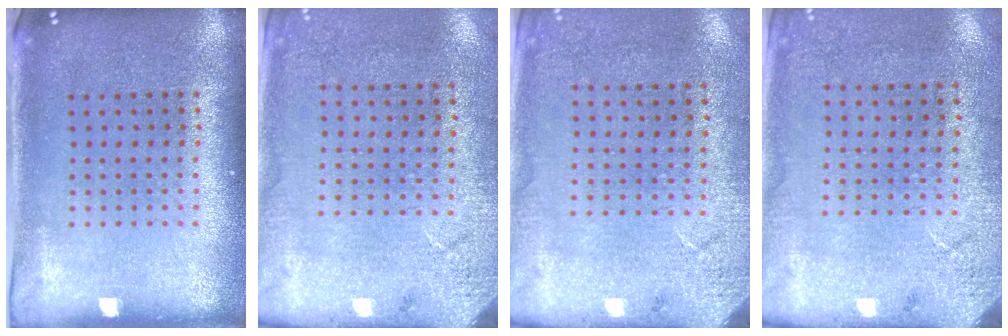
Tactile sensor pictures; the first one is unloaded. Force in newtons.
{"total": 2.6, "press": 2.2, "slide": 1.3}
{"total": 2.7, "press": 2.3, "slide": 1.3}
{"total": 2.7, "press": 2.2, "slide": 1.5}